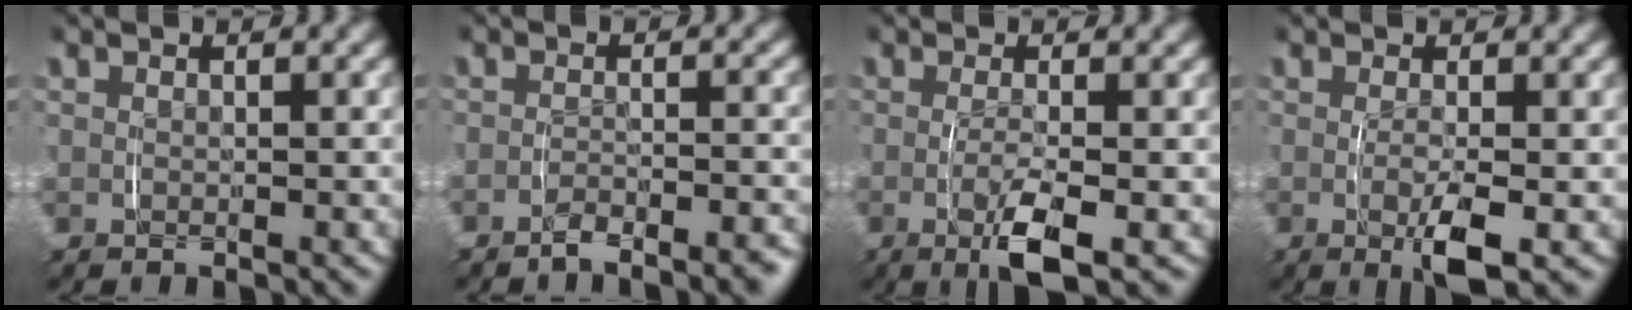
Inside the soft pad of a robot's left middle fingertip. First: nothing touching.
{"total": 2.8, "force": [-2.5, 0.4, 1.3], "torque": [-0.017, 0.006, -0.048]}
{"total": 3.7, "force": [-1.1, 0.6, 3.5], "torque": [-0.061, -0.013, -0.015]}
{"total": 3.5, "force": [-0.7, 0.6, 3.4], "torque": [-0.051, -0.011, -0.010]}